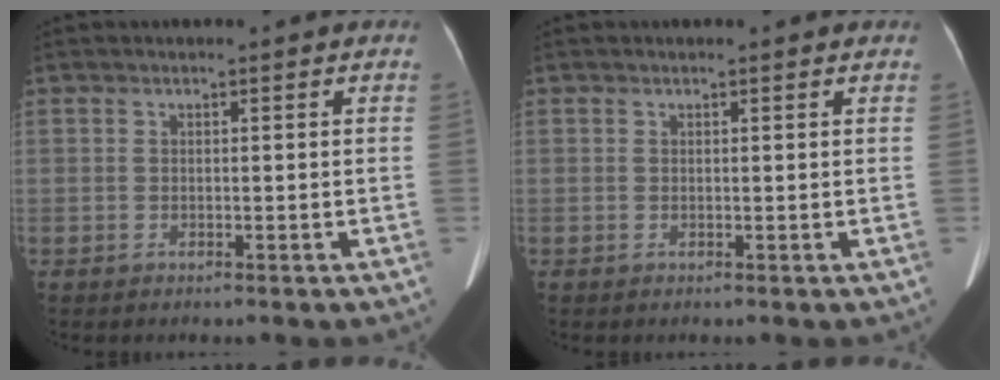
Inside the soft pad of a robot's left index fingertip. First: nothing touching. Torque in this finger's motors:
{"motor_torque": [-0.08, 0.17, -0.41, -0.21]}